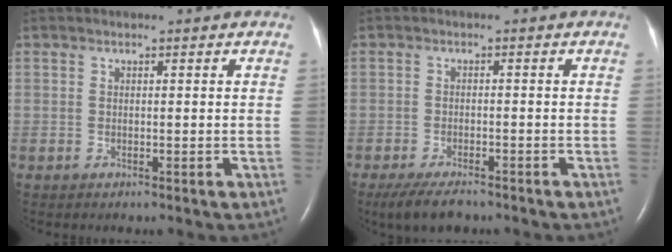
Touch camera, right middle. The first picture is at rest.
{"total": 5.5, "force": [-4.3, 1.5, 3.0], "torque": [-0.058, -0.010, -0.071]}